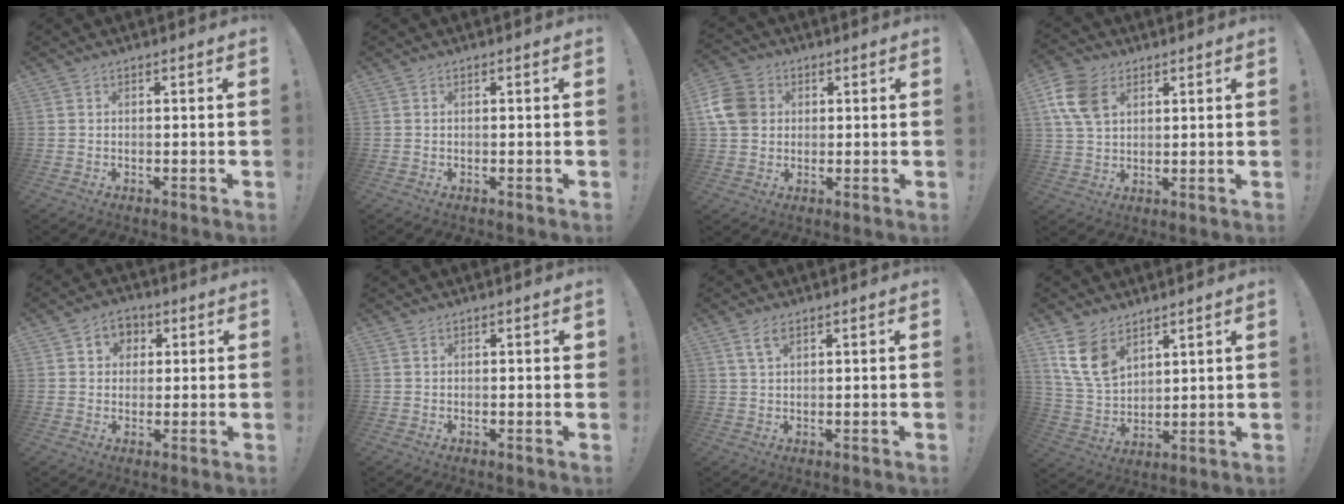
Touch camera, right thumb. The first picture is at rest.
{"total": 0.0}
{"total": 9.8, "force": [1.9, 8.3, 4.9], "torque": [-0.096, 0.003, 0.039]}
{"total": 12.0, "force": [4.9, 8.5, 7.1], "torque": [-0.144, -0.005, 0.096]}
{"total": 5.7, "force": [1.3, 5.1, 1.9], "torque": [-0.018, -0.003, 0.023]}
{"total": 0.8, "force": [0.5, 0.5, 0.4], "torque": [-0.005, 0.000, 0.009]}
{"total": 3.7, "force": [1.9, 1.4, 2.8], "torque": [-0.057, 0.002, 0.035]}
{"total": 12.0, "force": [7.1, 7.5, 6.1], "torque": [-0.127, -0.031, 0.144]}